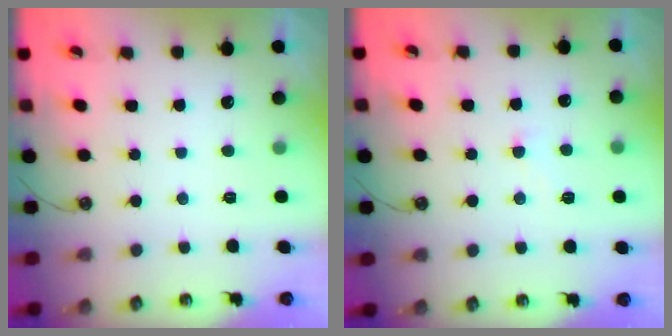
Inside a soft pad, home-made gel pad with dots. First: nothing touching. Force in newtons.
{"total": 3.0, "press": 3.0, "slide": 0.3}